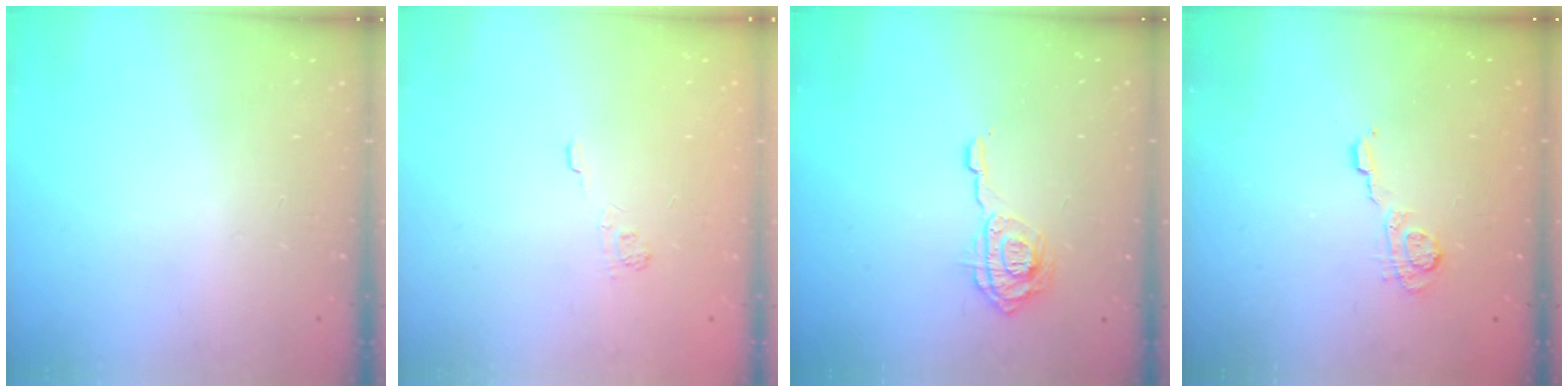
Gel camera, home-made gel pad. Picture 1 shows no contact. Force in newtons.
{"total": 2.3, "press": 1.8, "slide": 1.3}
{"total": 10.3, "press": 10.3, "slide": 1.0}
{"total": 4.9, "press": 4.9, "slide": 0.3}